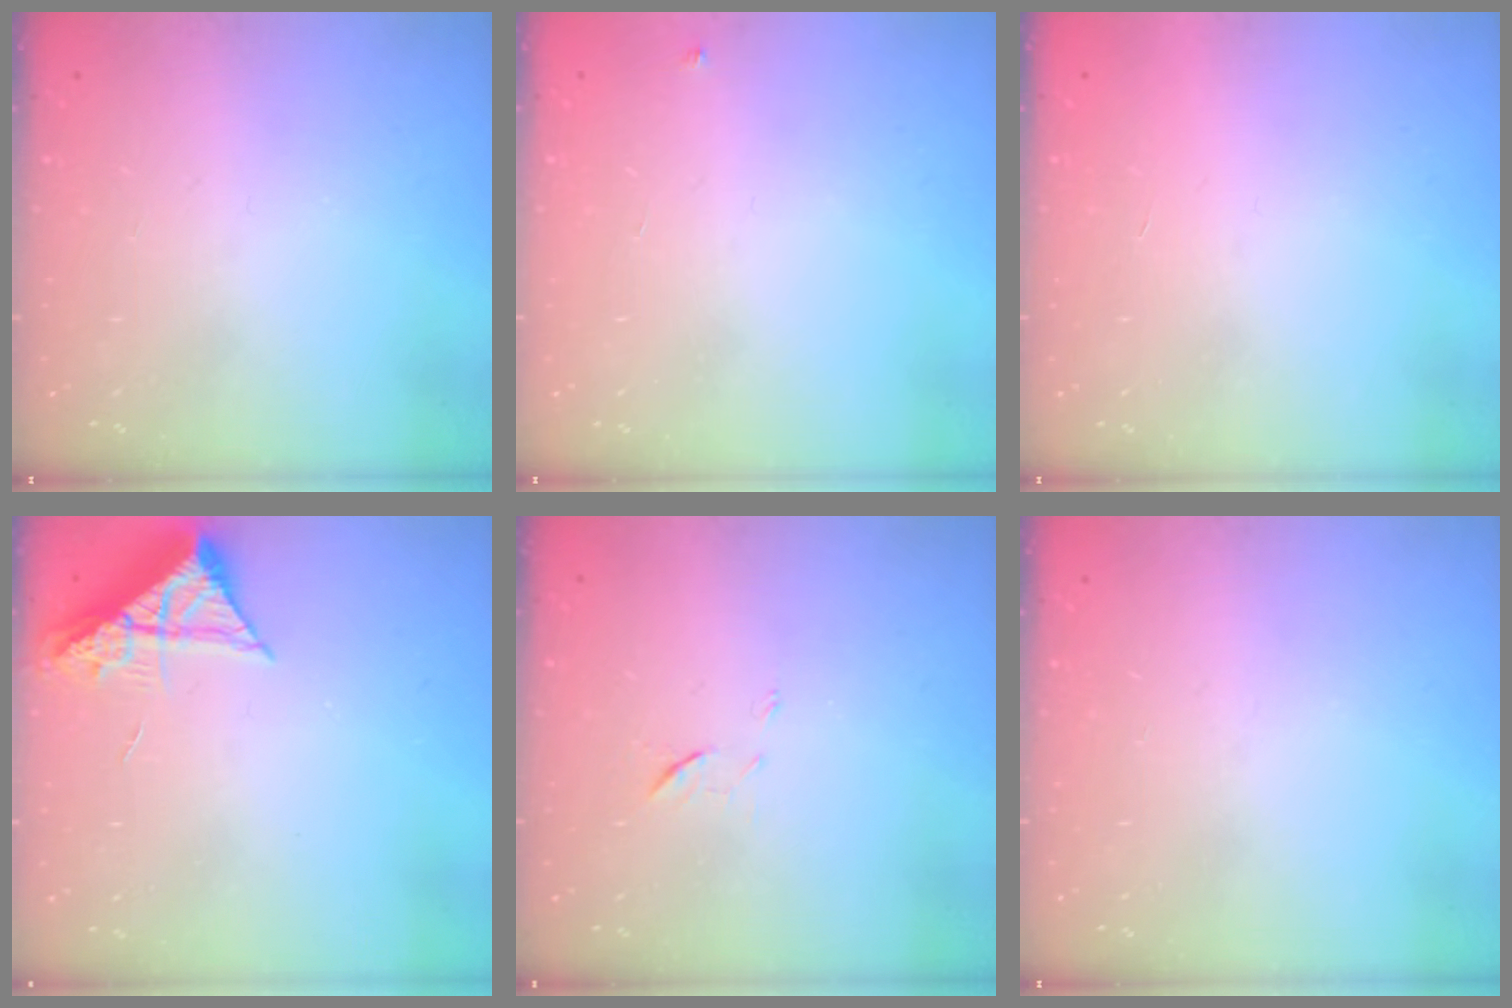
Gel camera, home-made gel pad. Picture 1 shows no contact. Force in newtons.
{"total": 2.7, "press": 2.7, "slide": 0.4}
{"total": 1.7, "press": 1.7, "slide": 0.1}
{"total": 8.4, "press": 8.4, "slide": 0.8}
{"total": 5.8, "press": 5.7, "slide": 1.3}
{"total": 0.0}